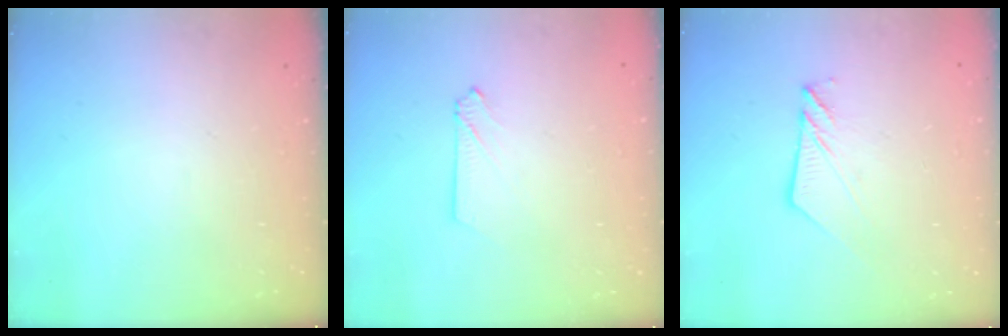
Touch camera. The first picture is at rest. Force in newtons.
{"total": 2.1, "press": 2.1, "slide": 0.2}
{"total": 7.5, "press": 7.5, "slide": 0.3}